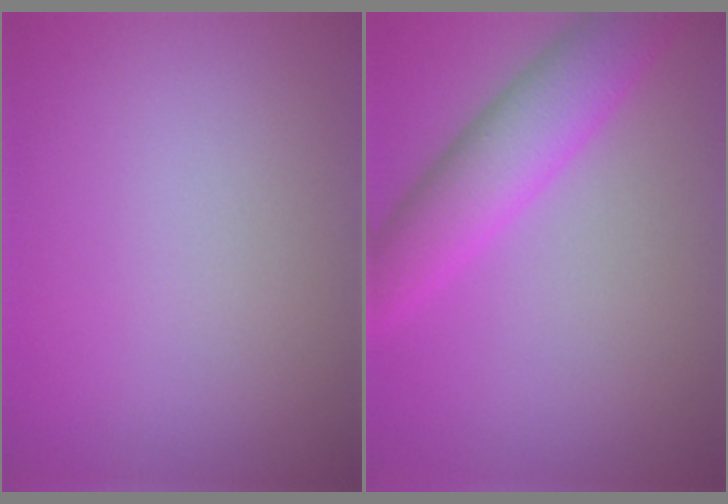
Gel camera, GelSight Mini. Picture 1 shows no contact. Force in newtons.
{"total": 5.6, "press": 5.6, "slide": 0.2}